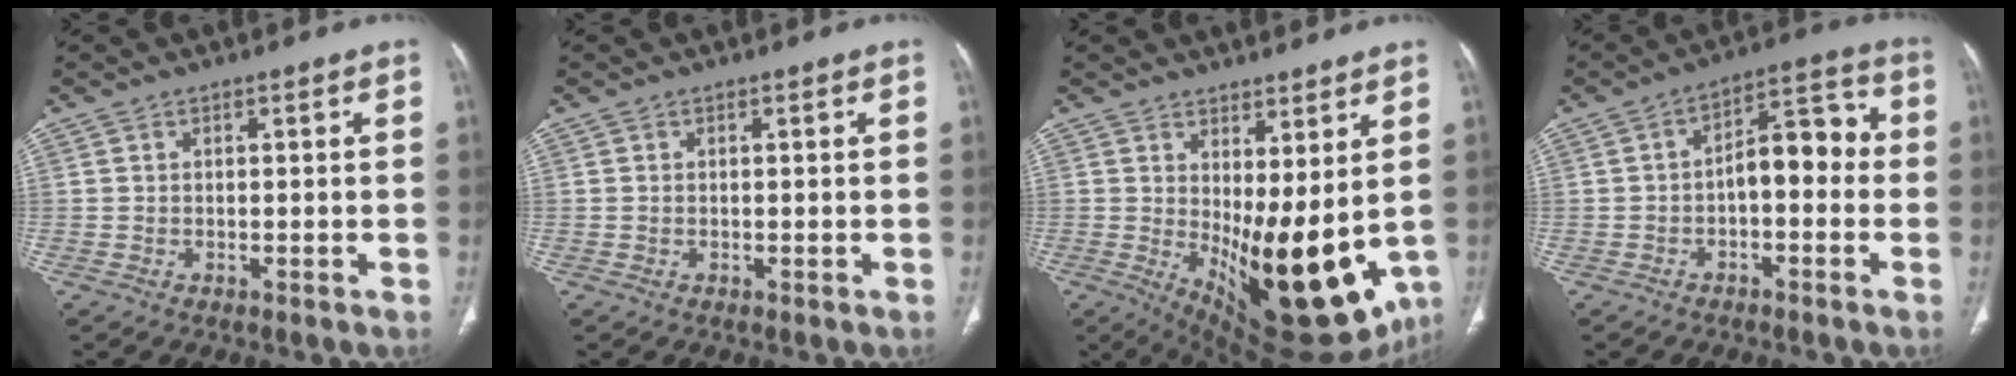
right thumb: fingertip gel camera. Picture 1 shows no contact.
{"total": 0.0}
{"total": 20.3, "force": [-0.2, 8.1, 18.6], "torque": [-0.261, -0.045, 0.026]}
{"total": 9.3, "force": [-1.2, 5.0, 7.8], "torque": [-0.088, 0.045, -0.028]}